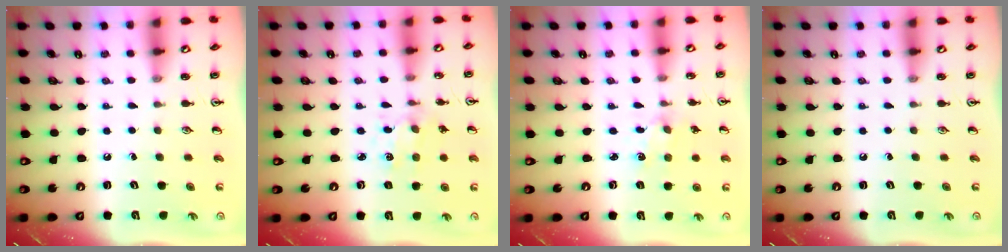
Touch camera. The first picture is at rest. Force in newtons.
{"total": 1.7, "press": 1.7, "slide": 0.3}
{"total": 1.8, "press": 1.8, "slide": 0.3}
{"total": 0.0}